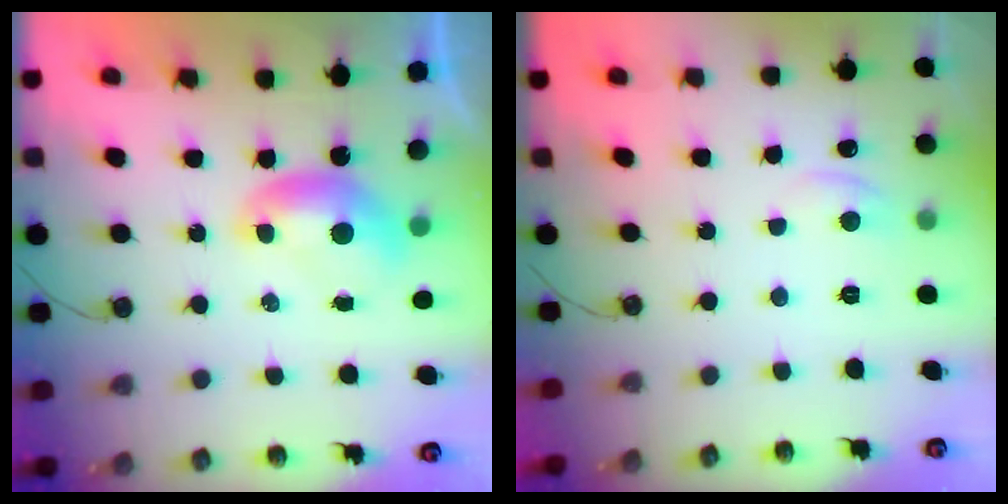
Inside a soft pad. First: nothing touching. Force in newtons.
{"total": 1.0, "press": 0.8, "slide": 0.5}